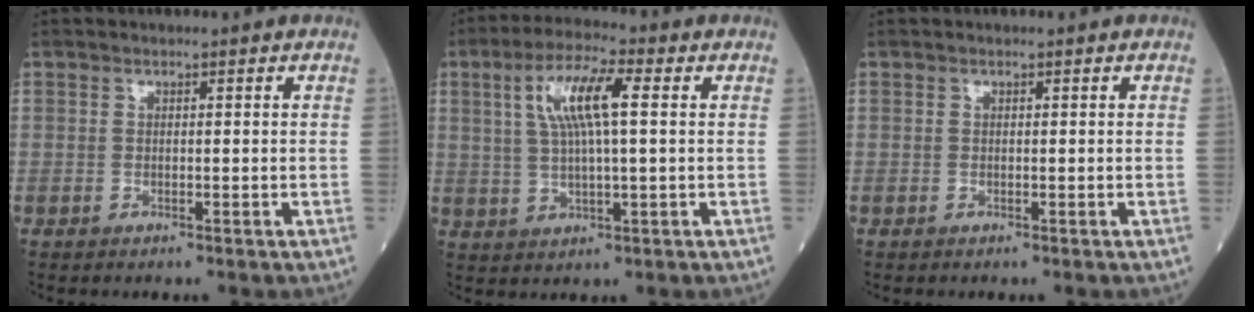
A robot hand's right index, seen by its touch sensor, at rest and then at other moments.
{"total": 9.2, "force": [2.5, 1.5, 8.7], "torque": [-0.173, 0.016, 0.047]}
{"total": 0.0}